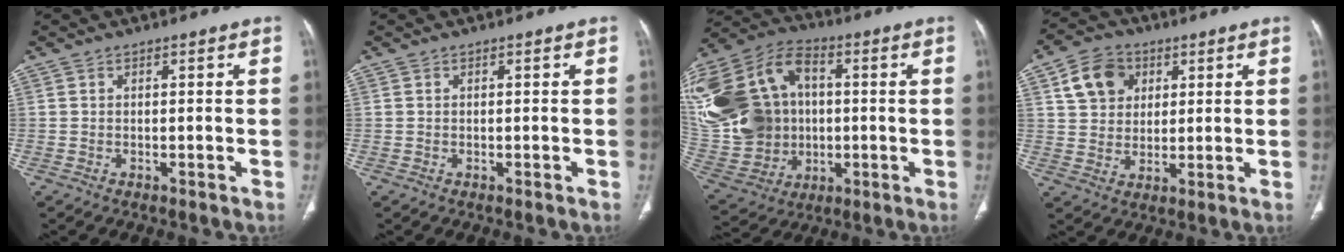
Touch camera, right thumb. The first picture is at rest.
{"total": 0.0}
{"total": 31.5, "force": [3.5, 24.3, 19.7], "torque": [-0.451, 0.052, 0.084]}
{"total": 9.5, "force": [3.8, 7.5, 4.4], "torque": [-0.053, -0.004, 0.068]}